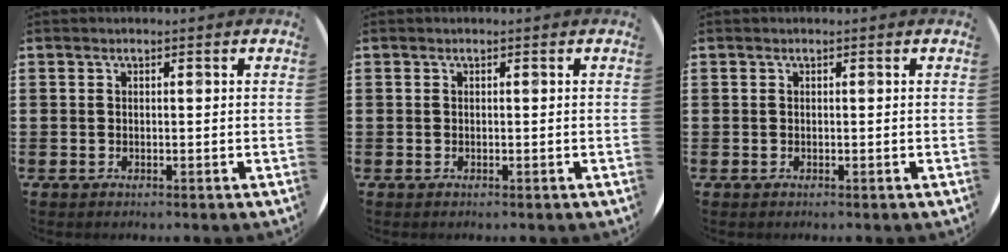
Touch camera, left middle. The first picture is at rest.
{"total": 0.0}
{"total": 0.0}